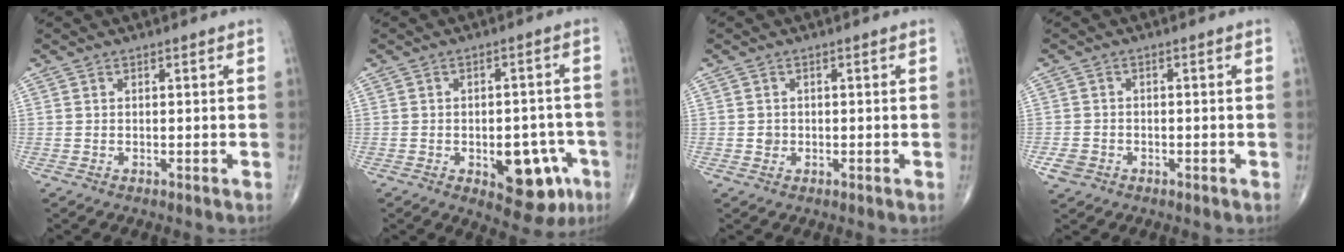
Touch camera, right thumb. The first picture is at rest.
{"total": 12.0, "force": [-4.5, 6.3, 9.2], "torque": [-0.079, 0.025, -0.048]}
{"total": 1.2, "force": [-0.1, 1.2, 0.4], "torque": [-0.002, 0.003, 0.001]}
{"total": 2.9, "force": [-1.3, 2.4, 1.1], "torque": [-0.018, 0.007, -0.022]}